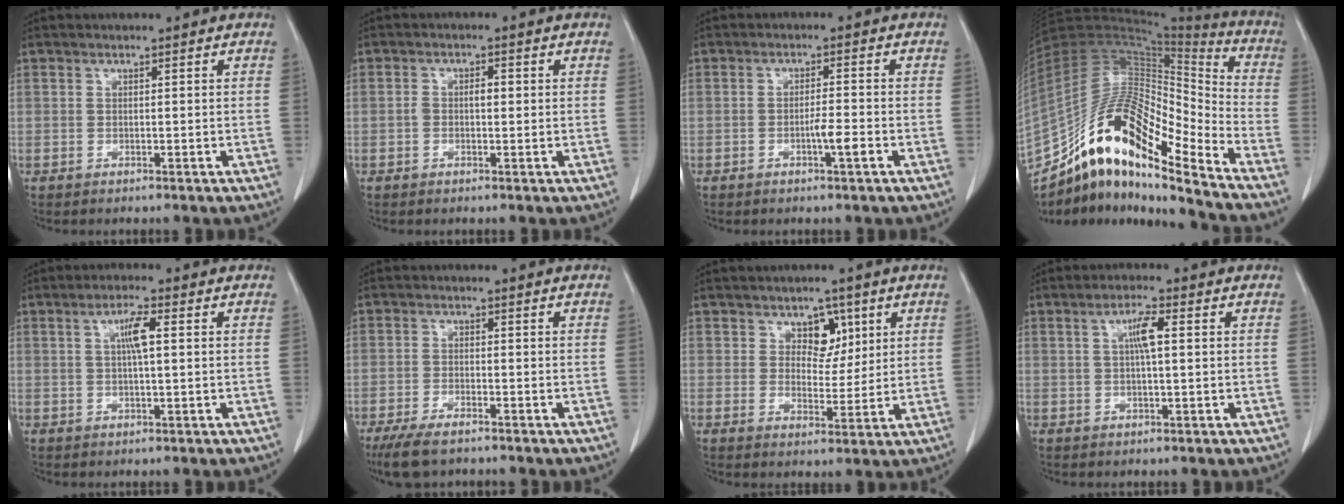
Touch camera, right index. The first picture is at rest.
{"total": 2.3, "force": [0.0, 1.1, 2.0], "torque": [-0.038, 0.011, 0.001]}
{"total": 3.1, "force": [-1.2, 0.1, 2.8], "torque": [-0.046, 0.000, -0.021]}
{"total": 19.9, "force": [-14.1, 3.9, 13.5], "torque": [-0.271, 0.030, -0.256]}
{"total": 3.8, "force": [0.8, 0.5, 3.7], "torque": [-0.069, 0.005, 0.014]}
{"total": 6.3, "force": [-4.8, 1.8, 3.7], "torque": [-0.069, -0.012, -0.083]}
{"total": 4.9, "force": [2.3, 3.4, 2.7], "torque": [-0.030, 0.005, 0.039]}
{"total": 3.8, "force": [0.8, 0.5, 3.7], "torque": [-0.070, 0.006, 0.012]}